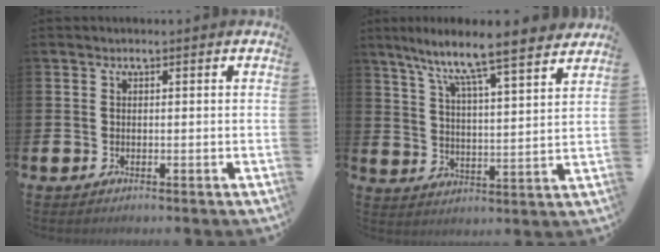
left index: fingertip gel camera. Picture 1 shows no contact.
{"total": 8.7, "force": [7.9, 0.0, 3.6], "torque": [-0.086, -0.064, 0.128]}